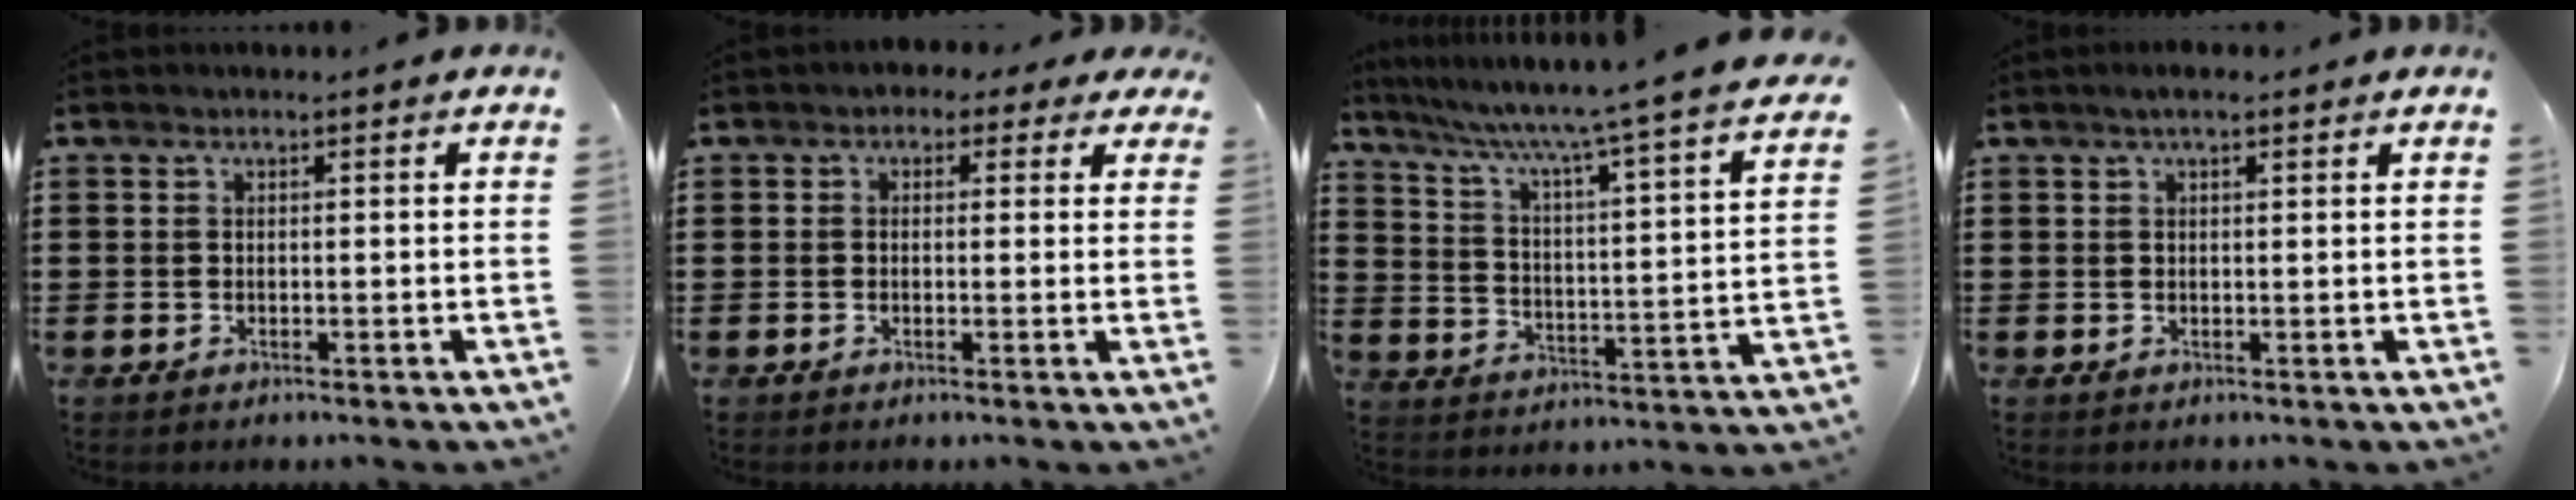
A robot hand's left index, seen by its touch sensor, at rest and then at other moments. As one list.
[{"total": 1.7, "force": [0.3, 1.5, 0.9], "torque": [-0.023, 0.009, 0.004]}, {"total": 6.1, "force": [5.0, -1.0, 3.3], "torque": [-0.086, -0.052, 0.070]}, {"total": 1.9, "force": [1.2, 0.5, 1.4], "torque": [-0.029, 0.005, 0.020]}]